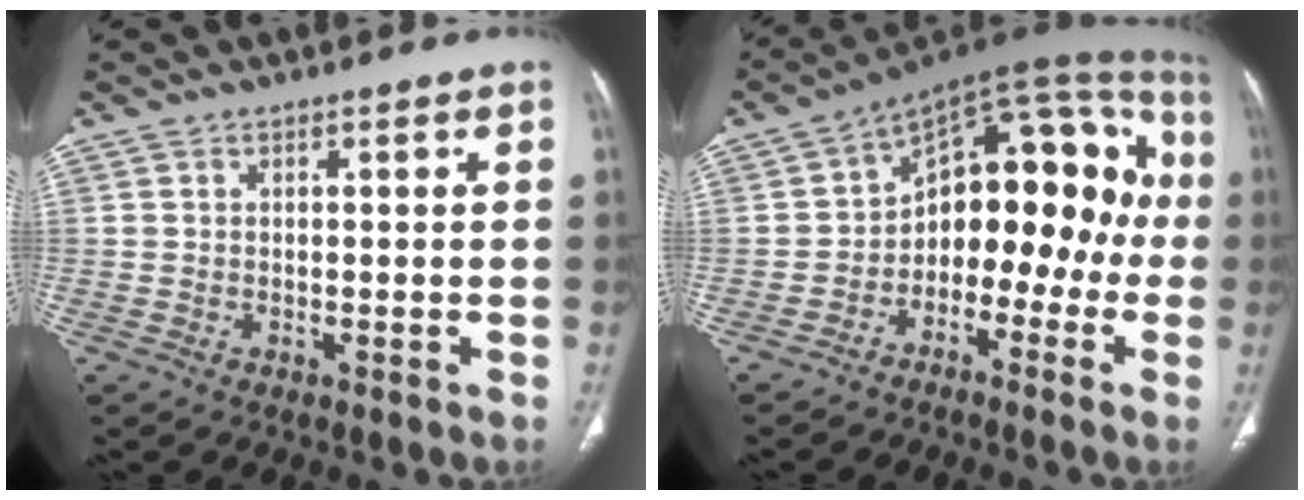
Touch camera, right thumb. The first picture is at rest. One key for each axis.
{"total": 17.9, "fx": -3.1, "fy": 11.0, "fz": 13.9, "tx": -0.136, "ty": 0.081, "tz": -0.059}